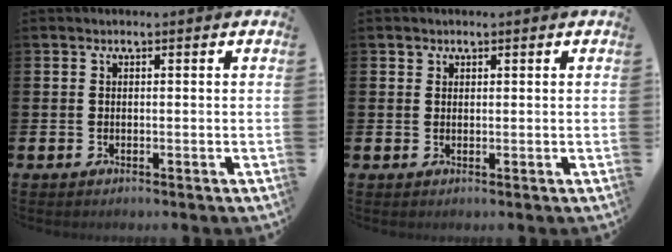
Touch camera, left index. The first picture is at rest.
{"total": 1.1, "force": [0.8, 0.7, 0.0], "torque": [0.008, 0.000, 0.014]}